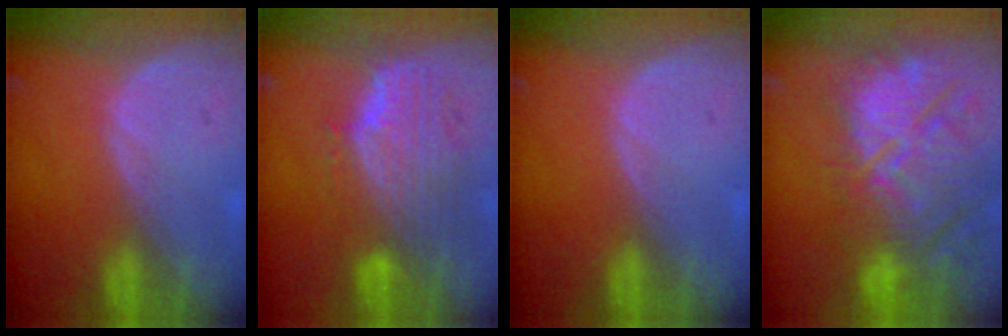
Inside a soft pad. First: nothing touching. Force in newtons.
{"total": 10.0, "press": 8.9, "slide": 4.7}
{"total": 0.0}
{"total": 14.5, "press": 12.7, "slide": 7.1}